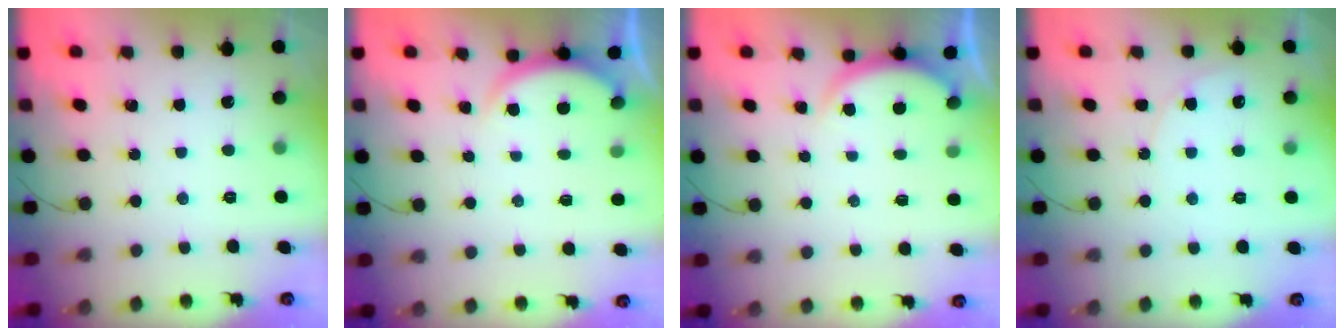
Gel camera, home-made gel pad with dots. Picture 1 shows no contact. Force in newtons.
{"total": 2.2, "press": 2.2, "slide": 0.6}
{"total": 2.2, "press": 2.2, "slide": 0.6}
{"total": 6.7, "press": 6.7, "slide": 0.4}